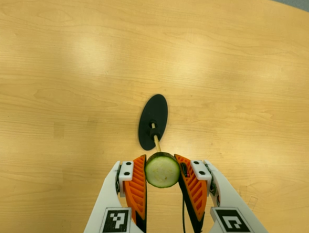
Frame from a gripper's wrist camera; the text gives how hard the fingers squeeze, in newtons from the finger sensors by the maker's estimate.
{"total": 8.9, "left": 8.3, "right": 9.5}